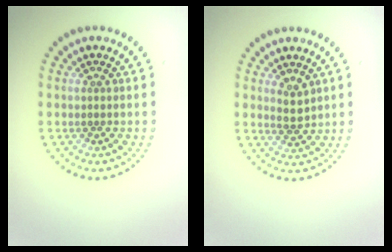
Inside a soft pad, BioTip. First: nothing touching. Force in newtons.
{"total": 1.8, "press": 1.7, "slide": 0.7}